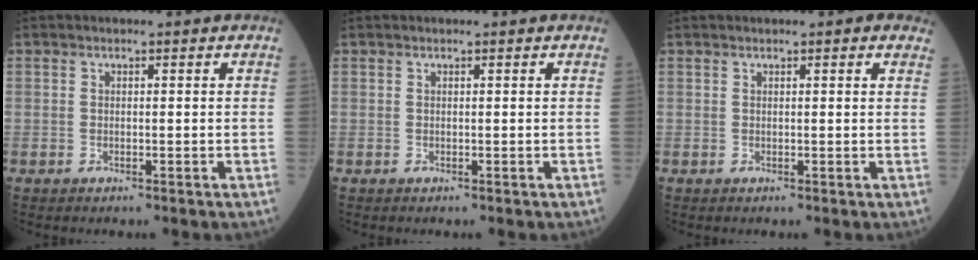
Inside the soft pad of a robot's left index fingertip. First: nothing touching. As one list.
[{"total": 0.0}, {"total": 1.6, "force": [1.1, 0.3, 1.2], "torque": [-0.010, 0.011, 0.007]}]